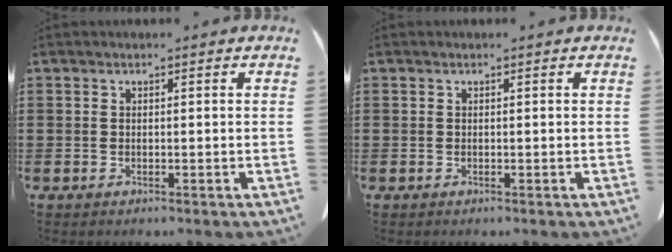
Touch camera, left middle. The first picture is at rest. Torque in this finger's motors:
{"motor_torque": [0.00, 0.00, 0.00, 0.00]}